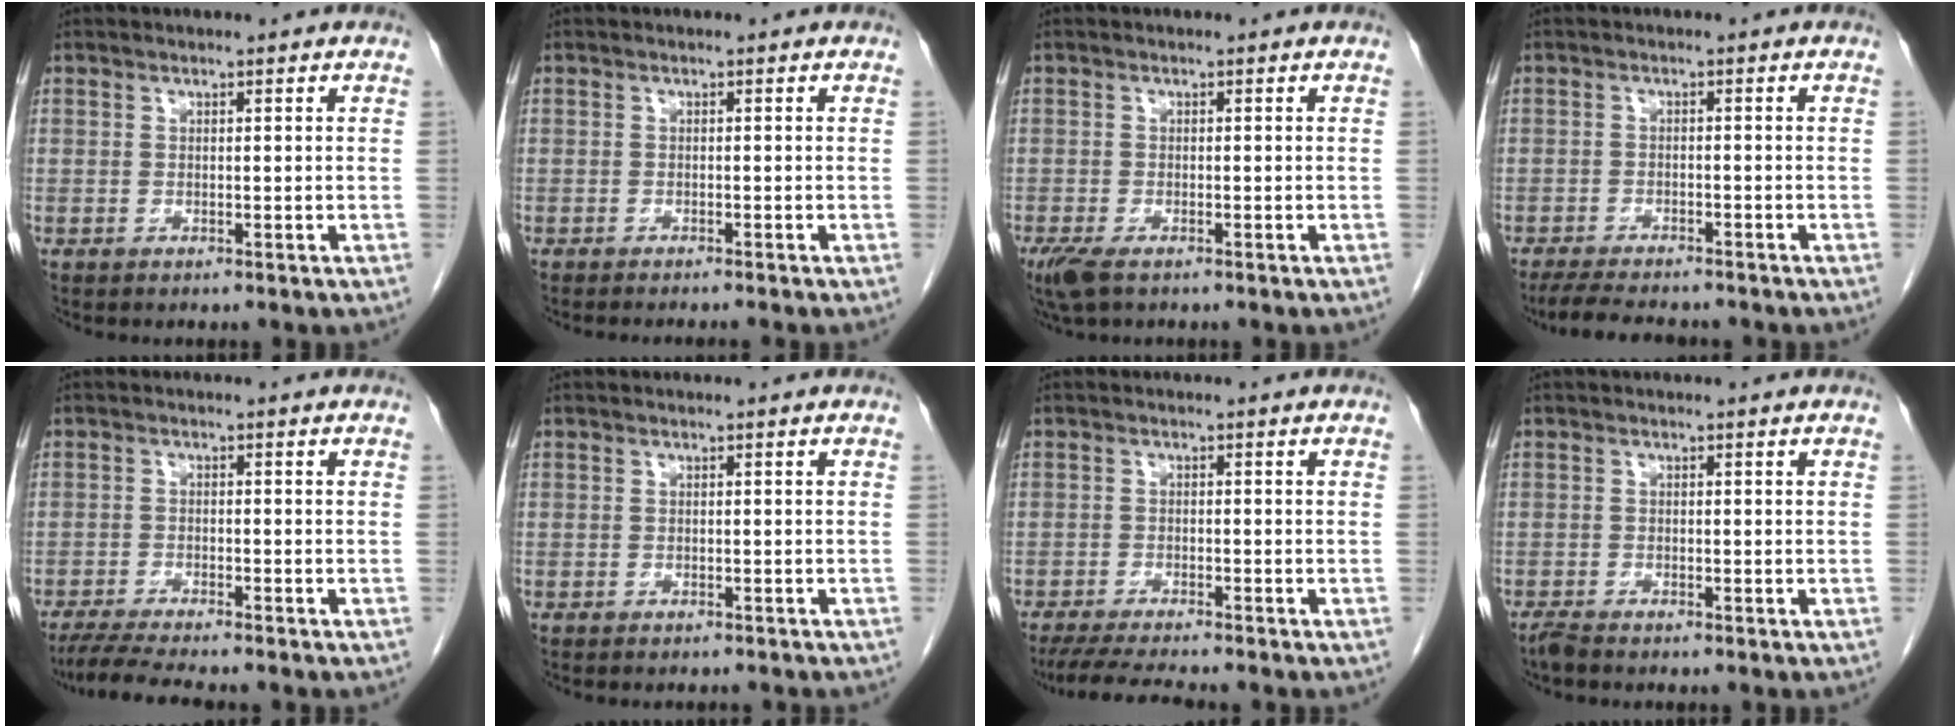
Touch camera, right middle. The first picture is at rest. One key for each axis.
{"total": 3.5, "fx": -3.2, "fy": -0.4, "fz": 1.5, "tx": -0.011, "ty": -0.003, "tz": -0.044}
{"total": 4.2, "fx": -2.8, "fy": 1.5, "fz": 2.8, "tx": -0.064, "ty": -0.013, "tz": -0.048}
{"total": 8.5, "fx": -7.5, "fy": 1.6, "fz": 3.7, "tx": -0.060, "ty": -0.016, "tz": -0.114}
{"total": 7.4, "fx": -6.5, "fy": 0.0, "fz": 3.6, "tx": -0.060, "ty": -0.020, "tz": -0.107}
{"total": 3.8, "fx": -3.5, "fy": 0.9, "fz": 1.3, "tx": -0.016, "ty": -0.005, "tz": -0.040}
{"total": 7.1, "fx": -6.3, "fy": 0.0, "fz": 3.2, "tx": -0.053, "ty": -0.021, "tz": -0.103}
{"total": 1.3, "fx": -1.2, "fy": 0.0, "fz": 0.5, "tx": -0.019, "ty": -0.005, "tz": -0.026}